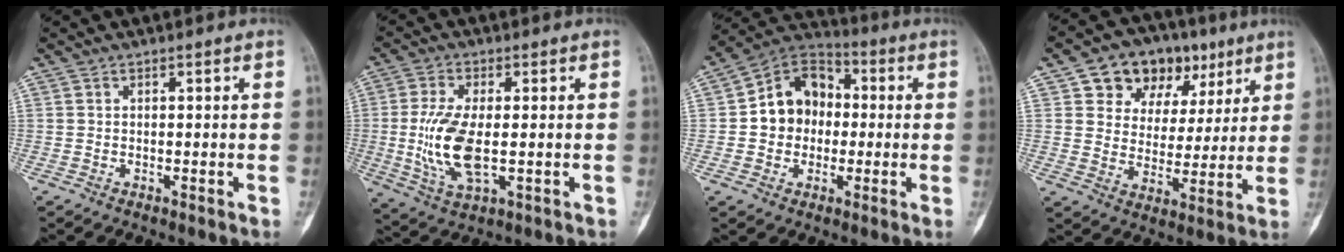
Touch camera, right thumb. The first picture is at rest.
{"total": 11.5, "force": [-0.8, 5.2, 10.3], "torque": [-0.218, -0.013, -0.008]}
{"total": 12.4, "force": [-0.1, 10.3, 7.0], "torque": [-0.079, 0.033, -0.012]}
{"total": 15.1, "force": [7.6, 10.7, 7.5], "torque": [-0.069, -0.006, 0.122]}